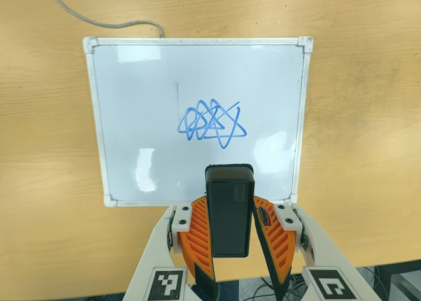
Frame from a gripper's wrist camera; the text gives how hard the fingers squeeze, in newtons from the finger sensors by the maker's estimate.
{"total": 5.4, "left": 4.9, "right": 5.9}